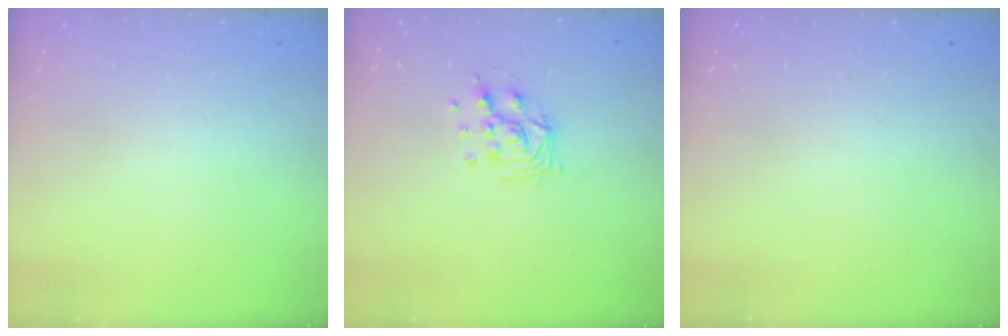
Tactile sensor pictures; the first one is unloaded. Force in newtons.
{"total": 9.5, "press": 9.4, "slide": 0.8}
{"total": 0.0}